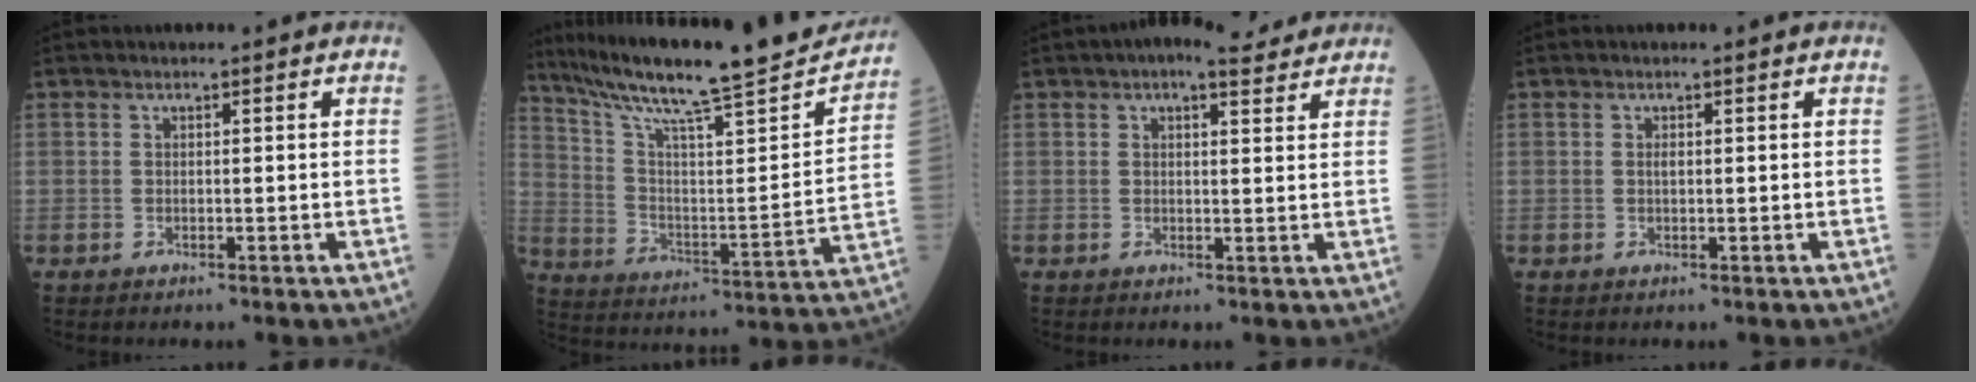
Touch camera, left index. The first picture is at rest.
{"total": 23.7, "force": [21.0, 0.9, 11.0], "torque": [-0.183, -0.027, 0.312]}
{"total": 5.4, "force": [4.3, 1.8, 2.8], "torque": [-0.047, 0.027, 0.057]}
{"total": 0.6, "force": [0.2, 0.2, 0.6], "torque": [-0.015, -0.001, 0.003]}